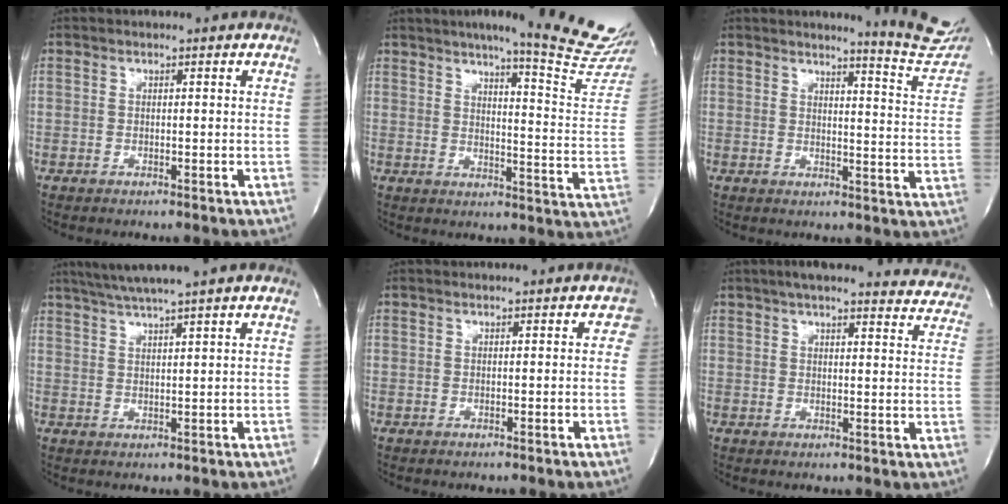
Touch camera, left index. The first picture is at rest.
{"total": 19.9, "force": [17.2, -0.7, 10.1], "torque": [-0.131, -0.093, 0.202]}
{"total": 10.0, "force": [9.7, -0.6, 2.2], "torque": [-0.019, -0.083, 0.097]}
{"total": 6.8, "force": [5.5, -1.4, 3.6], "torque": [-0.061, 0.016, 0.093]}
{"total": 1.2, "force": [0.3, 1.0, 0.5], "torque": [0.015, 0.009, -0.002]}
{"total": 18.4, "force": [17.0, 3.1, 6.3], "torque": [-0.074, -0.019, 0.191]}